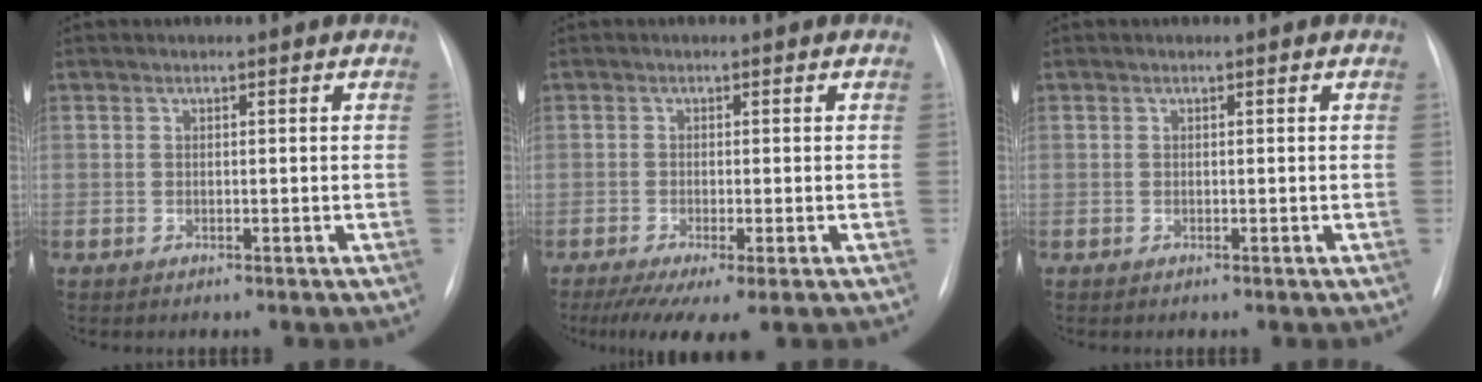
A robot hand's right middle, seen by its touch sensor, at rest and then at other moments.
{"total": 6.8, "force": [-4.2, 1.2, 5.3], "torque": [-0.081, -0.020, -0.070]}
{"total": 0.0}